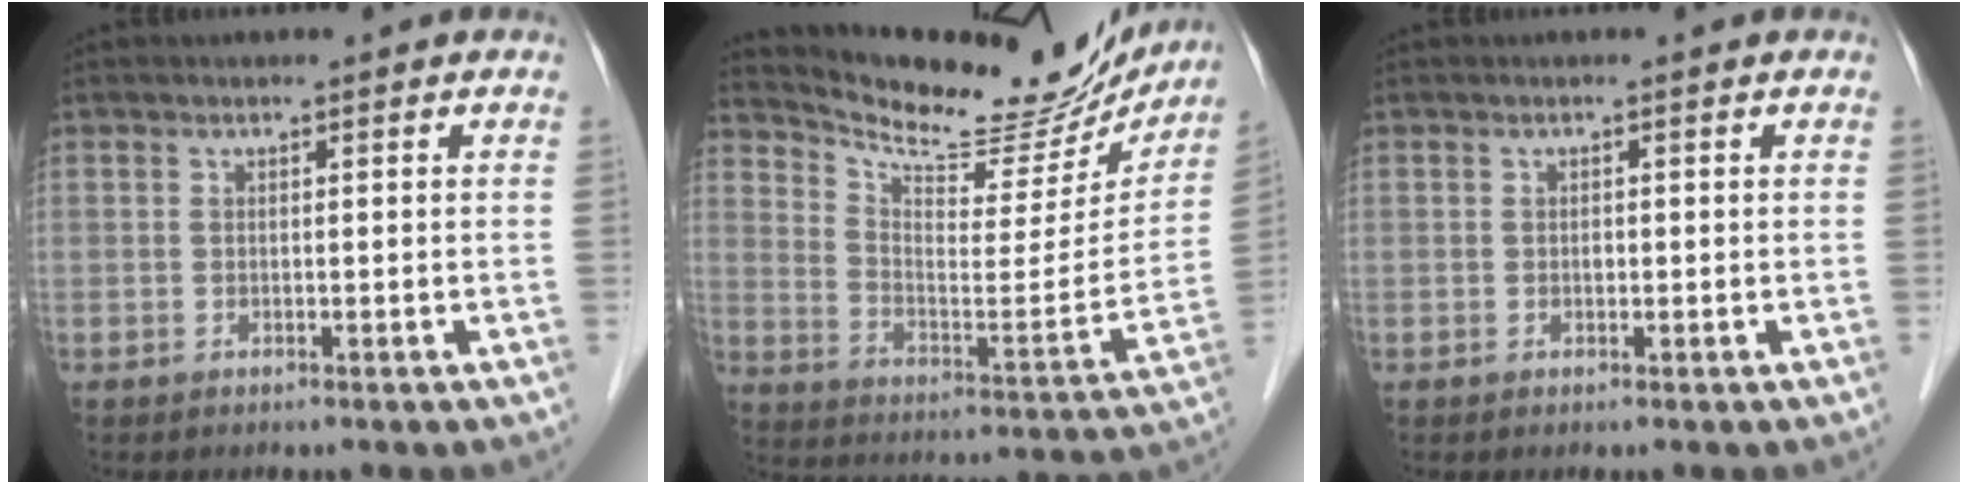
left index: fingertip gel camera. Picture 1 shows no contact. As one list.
[{"total": 21.0, "force": [19.4, 4.6, 6.6], "torque": [-0.108, -0.042, 0.277]}, {"total": 0.5, "force": [-0.1, 0.4, 0.3], "torque": [-0.007, 0.001, -0.002]}]